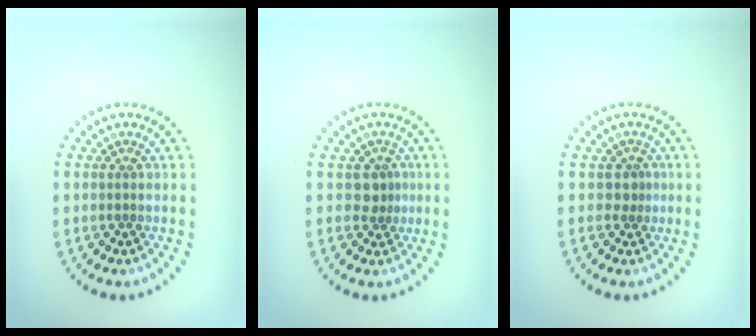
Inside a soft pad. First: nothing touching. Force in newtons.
{"total": 1.9, "press": 1.5, "slide": 1.1}
{"total": 1.0, "press": 0.6, "slide": 0.8}